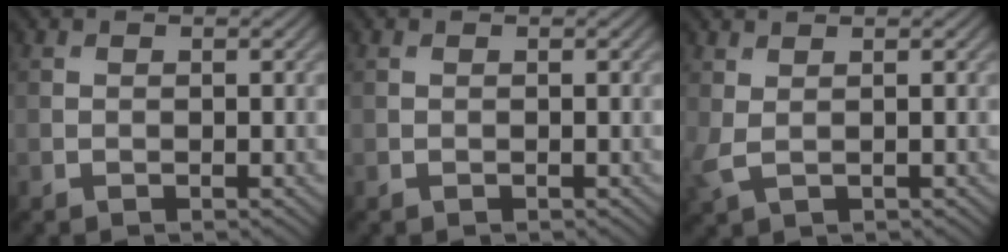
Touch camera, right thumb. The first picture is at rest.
{"total": 0.0}
{"total": 2.3, "force": [0.8, 1.0, 2.0], "torque": [-0.063, 0.000, 0.015]}